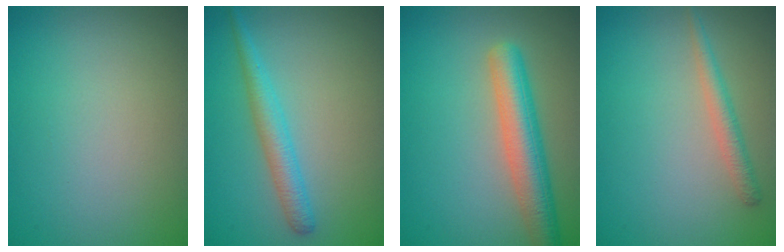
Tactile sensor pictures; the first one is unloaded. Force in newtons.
{"total": 2.6, "press": 2.6, "slide": 0.1}
{"total": 5.3, "press": 5.3, "slide": 0.2}
{"total": 1.8, "press": 1.8, "slide": 0.1}